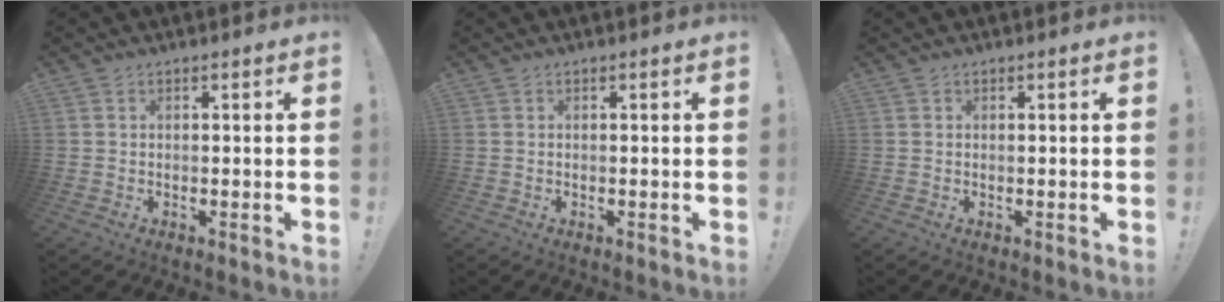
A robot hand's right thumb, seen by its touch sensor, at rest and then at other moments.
{"total": 0.0}
{"total": 0.0}